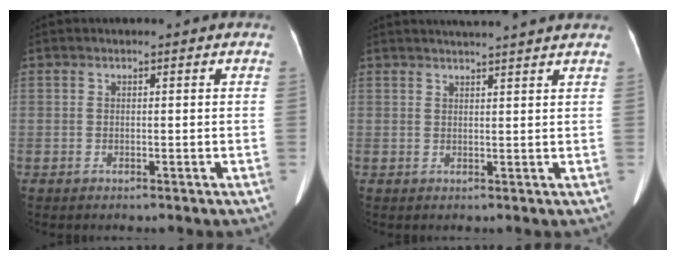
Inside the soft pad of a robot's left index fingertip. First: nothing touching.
{"total": 8.3, "force": [7.6, -0.6, 3.2], "torque": [-0.046, 0.022, 0.089]}